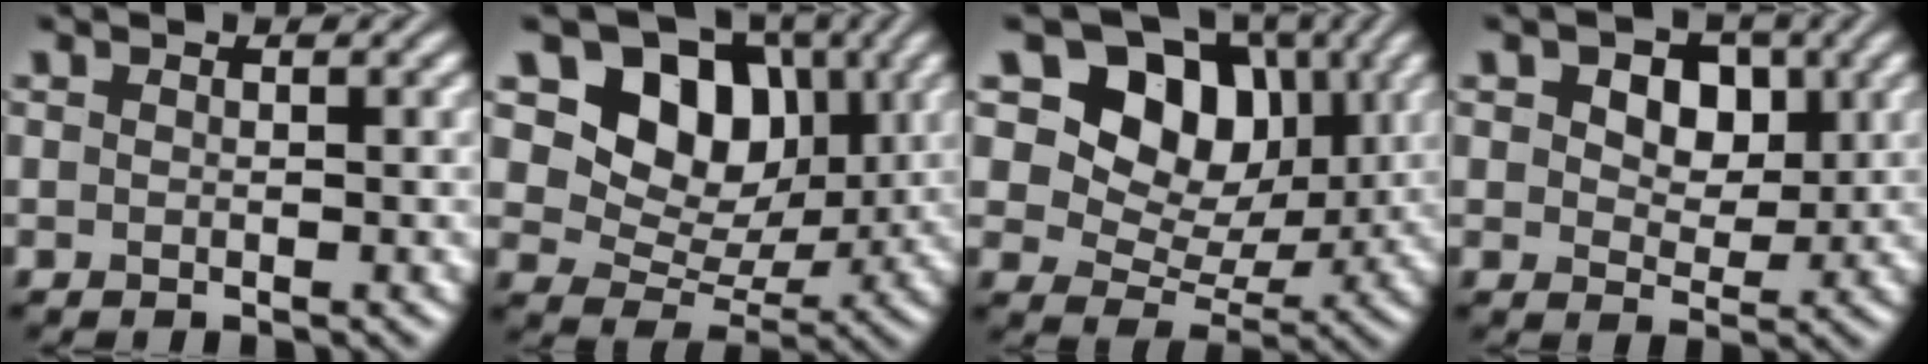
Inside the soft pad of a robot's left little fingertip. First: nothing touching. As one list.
[{"total": 9.1, "force": [2.9, 6.9, 5.2], "torque": [-0.079, -0.011, 0.041]}, {"total": 10.8, "force": [3.9, 7.9, 6.2], "torque": [-0.101, 0.008, 0.052]}, {"total": 6.0, "force": [2.2, 4.1, 3.9], "torque": [-0.064, 0.007, 0.020]}]